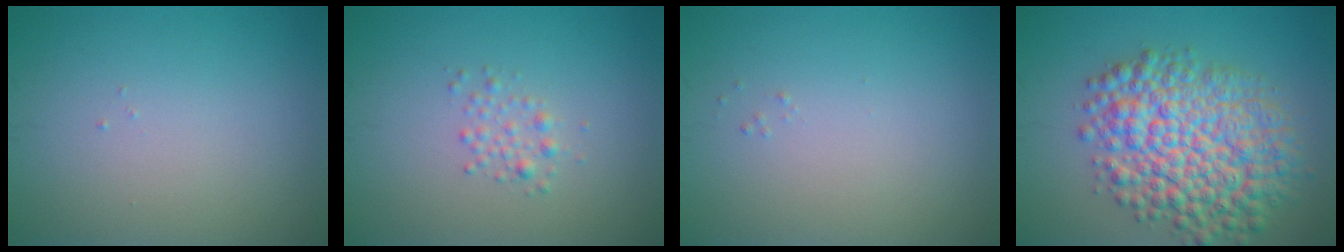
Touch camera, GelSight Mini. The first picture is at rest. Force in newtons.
{"total": 1.3, "press": 1.3, "slide": 0.0}
{"total": 0.0}
{"total": 9.7, "press": 9.7, "slide": 0.3}